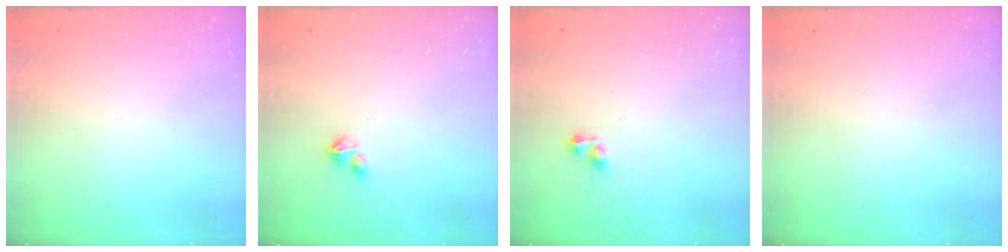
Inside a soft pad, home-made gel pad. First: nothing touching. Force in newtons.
{"total": 2.1, "press": 2.1, "slide": 0.2}
{"total": 4.0, "press": 3.9, "slide": 0.5}
{"total": 0.0}